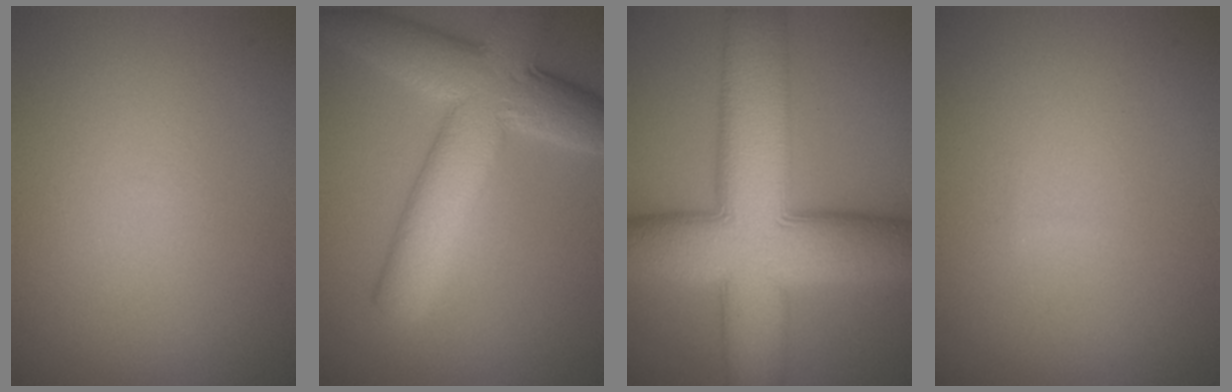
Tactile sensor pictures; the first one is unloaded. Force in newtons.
{"total": 8.9, "press": 8.9, "slide": 0.0}
{"total": 14.5, "press": 14.5, "slide": 0.4}
{"total": 0.0}